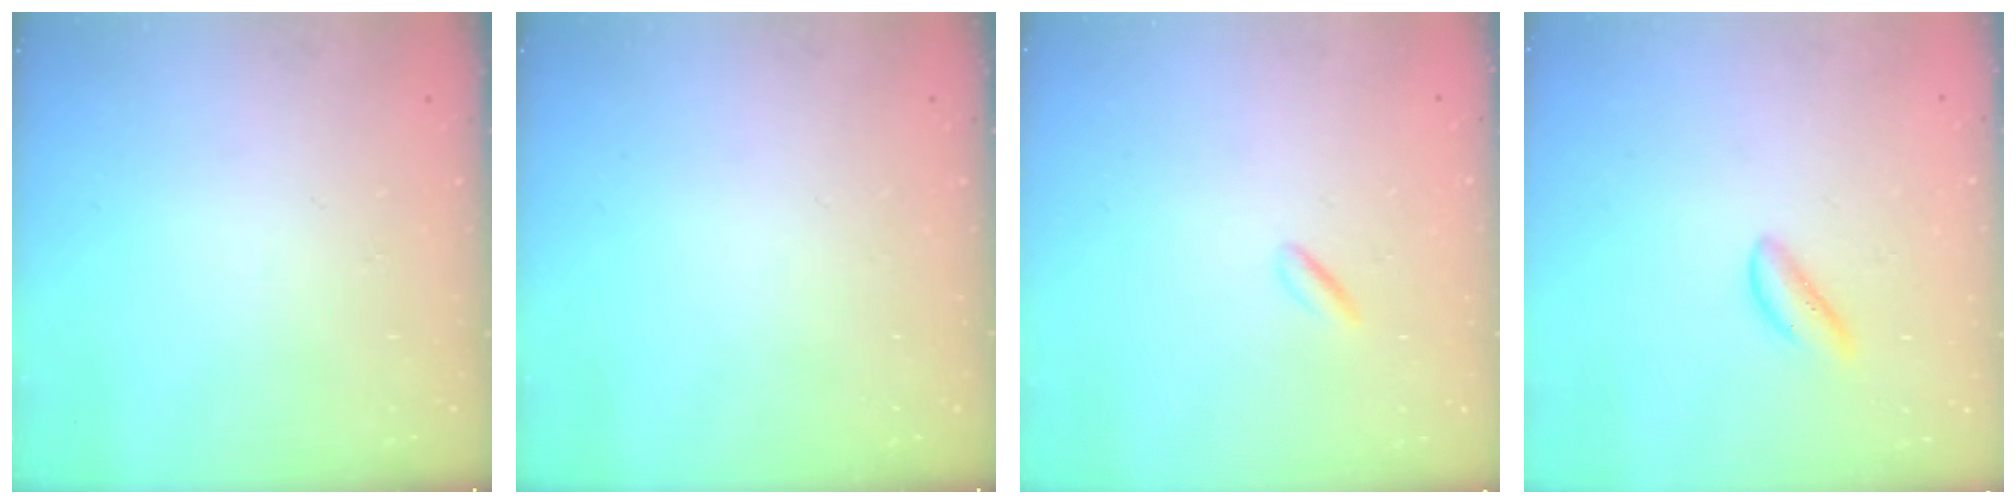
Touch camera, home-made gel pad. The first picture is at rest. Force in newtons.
{"total": 0.0}
{"total": 0.9, "press": 0.6, "slide": 0.7}
{"total": 2.0, "press": 1.9, "slide": 0.6}